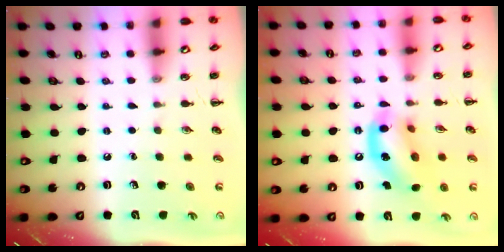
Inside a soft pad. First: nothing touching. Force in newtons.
{"total": 14.0, "press": 13.7, "slide": 3.1}